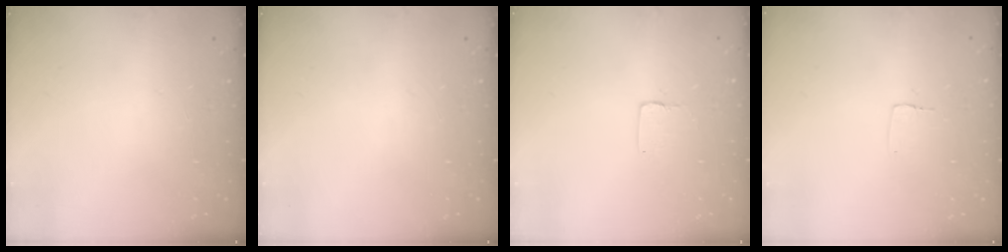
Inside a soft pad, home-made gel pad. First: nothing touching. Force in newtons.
{"total": 0.0}
{"total": 1.0, "press": 1.0, "slide": 0.1}
{"total": 3.3, "press": 3.3, "slide": 0.1}